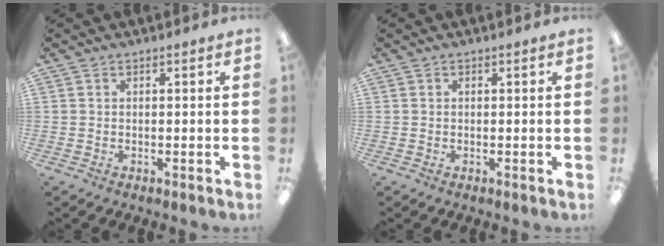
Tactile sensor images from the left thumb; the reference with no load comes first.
{"total": 0.0}